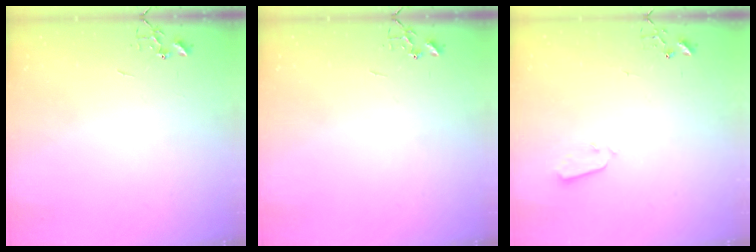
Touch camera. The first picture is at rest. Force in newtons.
{"total": 0.0}
{"total": 3.0, "press": 3.0, "slide": 0.3}